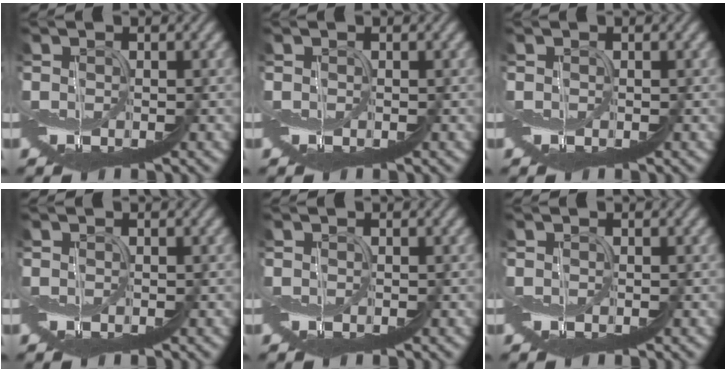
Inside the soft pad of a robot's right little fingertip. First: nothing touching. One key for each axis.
{"total": 0.0}
{"total": 0.0}
{"total": 0.0}
{"total": 0.0}
{"total": 0.0}